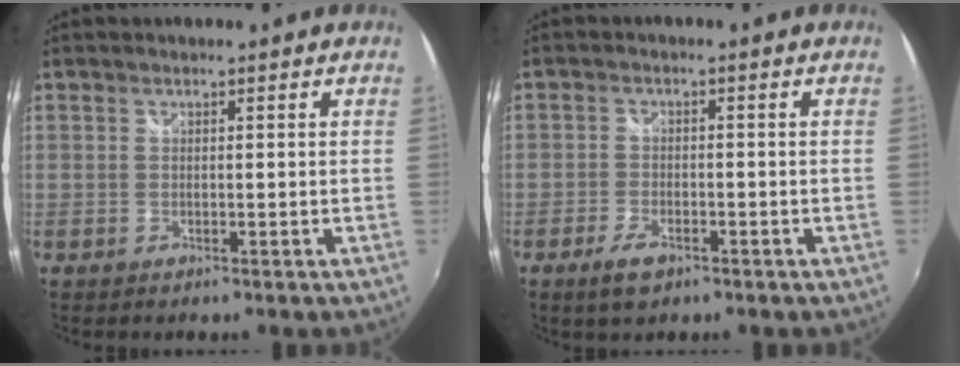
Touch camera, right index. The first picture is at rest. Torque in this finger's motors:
{"motor_torque": [0.30, -0.28, 0.07, 0.01]}